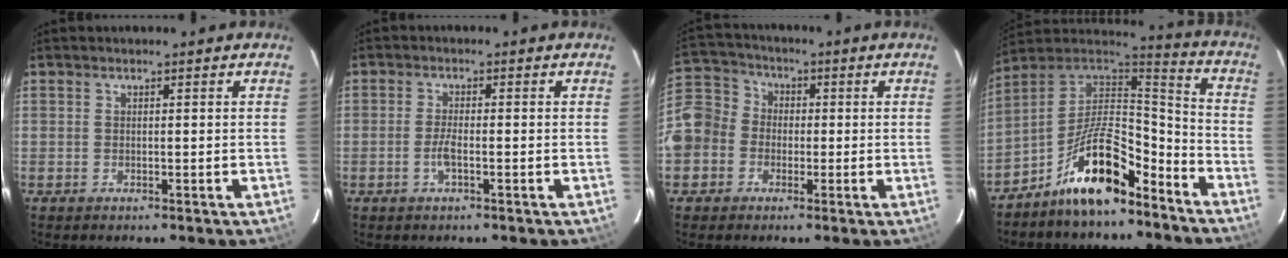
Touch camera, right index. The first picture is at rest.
{"total": 2.3, "force": [-0.9, 0.4, 2.1], "torque": [-0.044, 0.002, -0.018]}
{"total": 13.4, "force": [-4.0, 11.8, 4.8], "torque": [-0.117, 0.051, -0.076]}
{"total": 15.3, "force": [-9.5, 5.7, 10.5], "torque": [-0.202, 0.025, -0.169]}